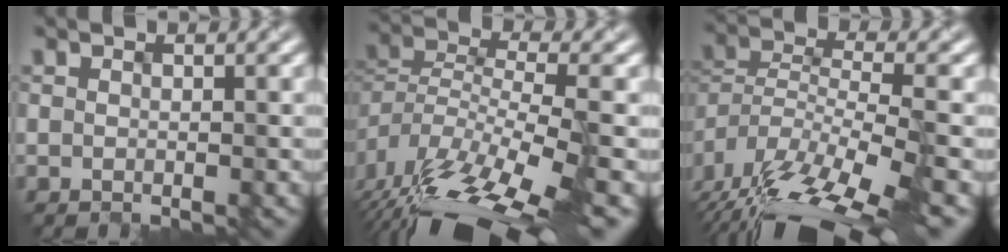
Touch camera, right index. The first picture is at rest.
{"total": 12.5, "force": [-8.7, 3.6, 8.3], "torque": [-0.159, 0.004, -0.137]}
{"total": 13.7, "force": [-10.7, 3.7, 7.6], "torque": [-0.128, 0.000, -0.163]}